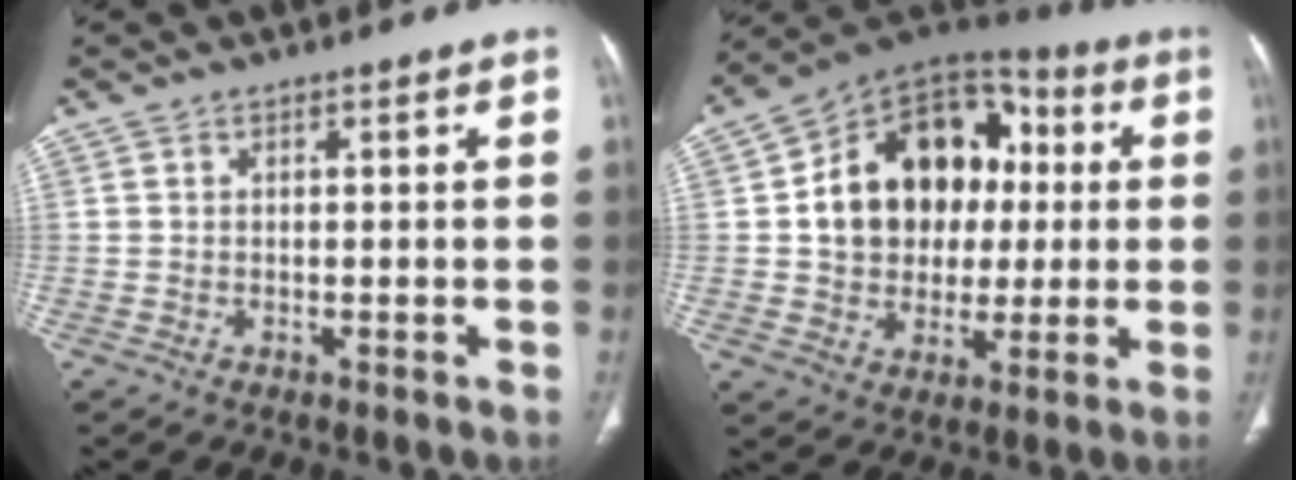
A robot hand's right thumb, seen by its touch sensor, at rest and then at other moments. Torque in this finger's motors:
{"motor_torque": [1.16, 3.82, 0.16, 0.10, 0.16]}